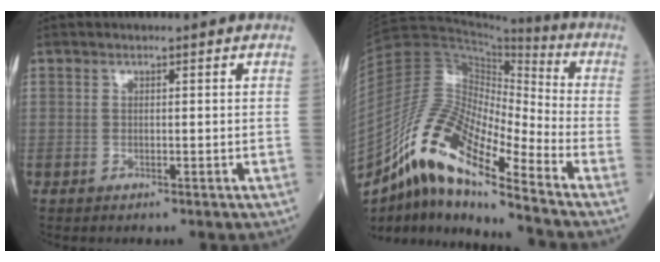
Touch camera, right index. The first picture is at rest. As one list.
[{"total": 16.4, "force": [-11.2, 2.9, 11.7], "torque": [-0.224, 0.013, -0.202]}]